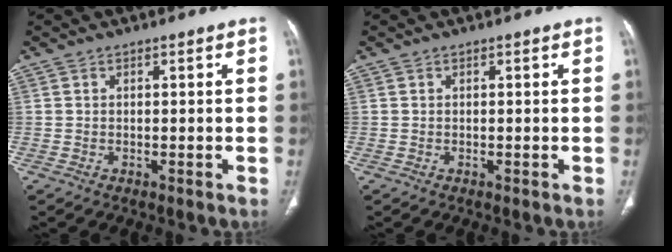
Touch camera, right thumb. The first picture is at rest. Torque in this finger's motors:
{"motor_torque": [-0.41, -0.51, 0.20, -0.04, 0.02]}